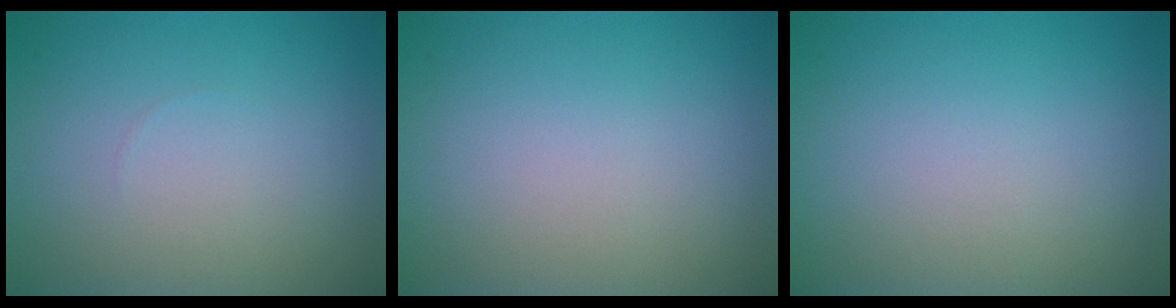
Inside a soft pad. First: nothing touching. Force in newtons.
{"total": 0.0}
{"total": 0.0}